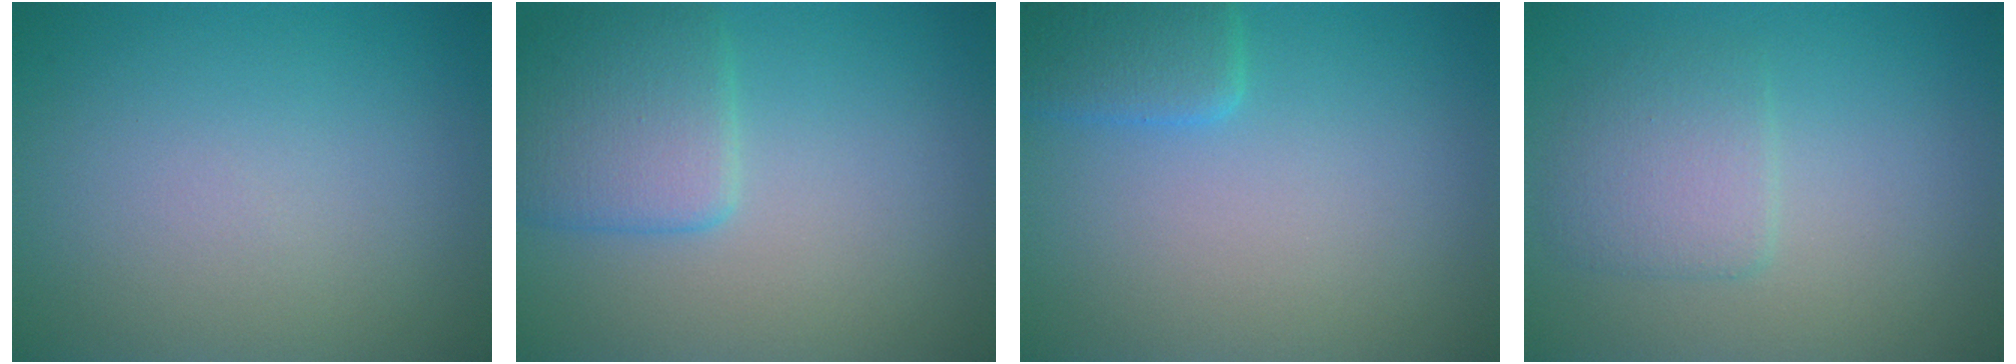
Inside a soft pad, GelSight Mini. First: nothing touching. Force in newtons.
{"total": 3.7, "press": 3.6, "slide": 0.2}
{"total": 2.6, "press": 2.6, "slide": 0.2}
{"total": 2.5, "press": 2.5, "slide": 0.4}